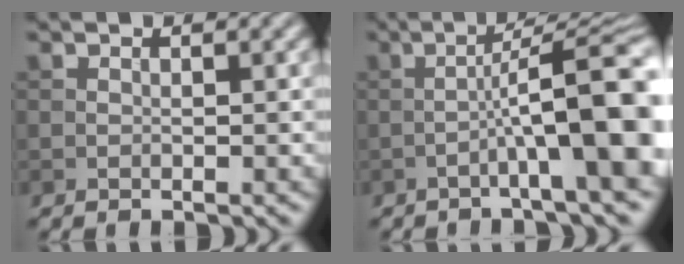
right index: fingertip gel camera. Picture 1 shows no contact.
{"total": 9.6, "force": [-2.3, 1.2, 9.3], "torque": [-0.130, 0.029, -0.043]}